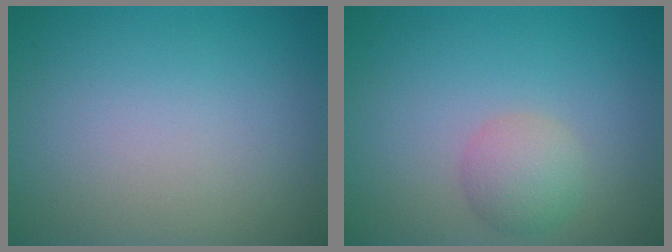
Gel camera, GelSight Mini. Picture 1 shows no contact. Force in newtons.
{"total": 2.5, "press": 2.5, "slide": 0.1}